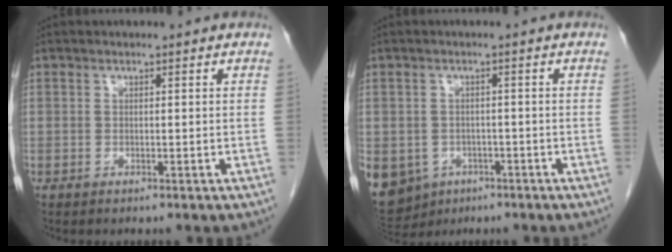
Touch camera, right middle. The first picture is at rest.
{"total": 14.8, "force": [-6.7, 12.2, 5.2], "torque": [-0.165, -0.002, -0.081]}